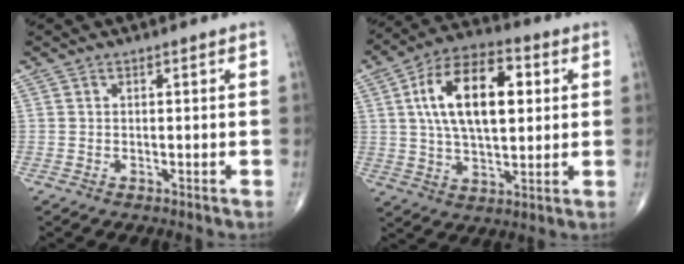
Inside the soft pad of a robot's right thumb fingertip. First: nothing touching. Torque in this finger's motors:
{"motor_torque": [0.58, 1.17, 0.84, 0.01, 0.46]}